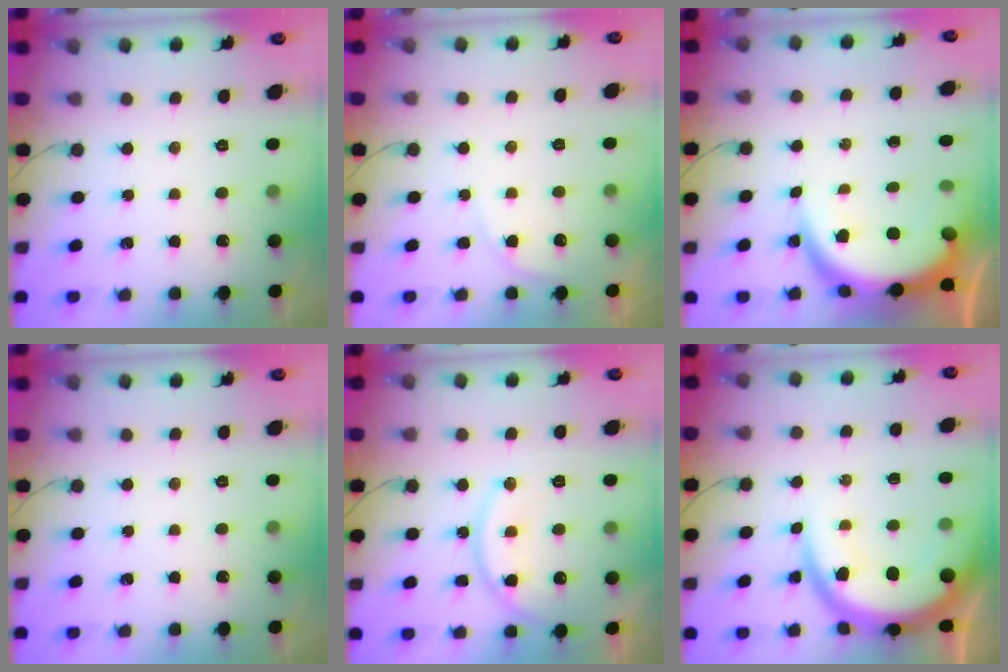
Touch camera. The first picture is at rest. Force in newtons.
{"total": 4.1, "press": 4.1, "slide": 0.6}
{"total": 9.6, "press": 9.6, "slide": 1.0}
{"total": 0.0}
{"total": 12.8, "press": 12.7, "slide": 0.7}
{"total": 13.1, "press": 13.1, "slide": 1.0}